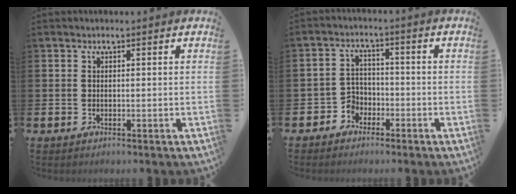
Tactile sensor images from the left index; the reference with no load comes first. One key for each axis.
{"total": 3.1, "fx": -2.0, "fy": 2.3, "fz": 0.1, "tx": -0.020, "ty": 0.000, "tz": -0.047}